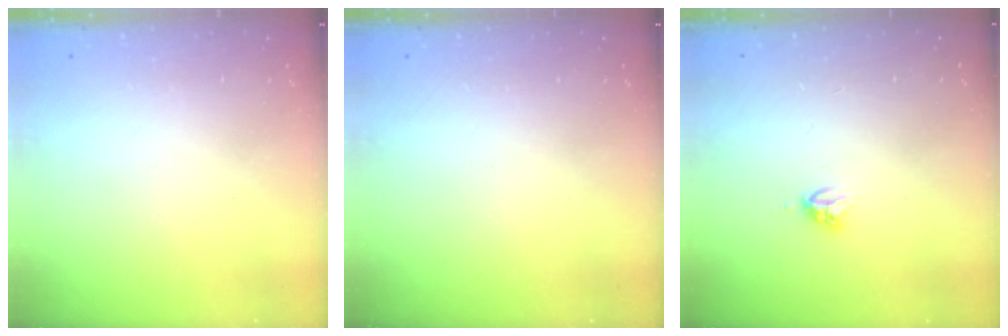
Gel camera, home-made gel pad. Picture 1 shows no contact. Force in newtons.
{"total": 0.0}
{"total": 3.9, "press": 3.9, "slide": 0.4}